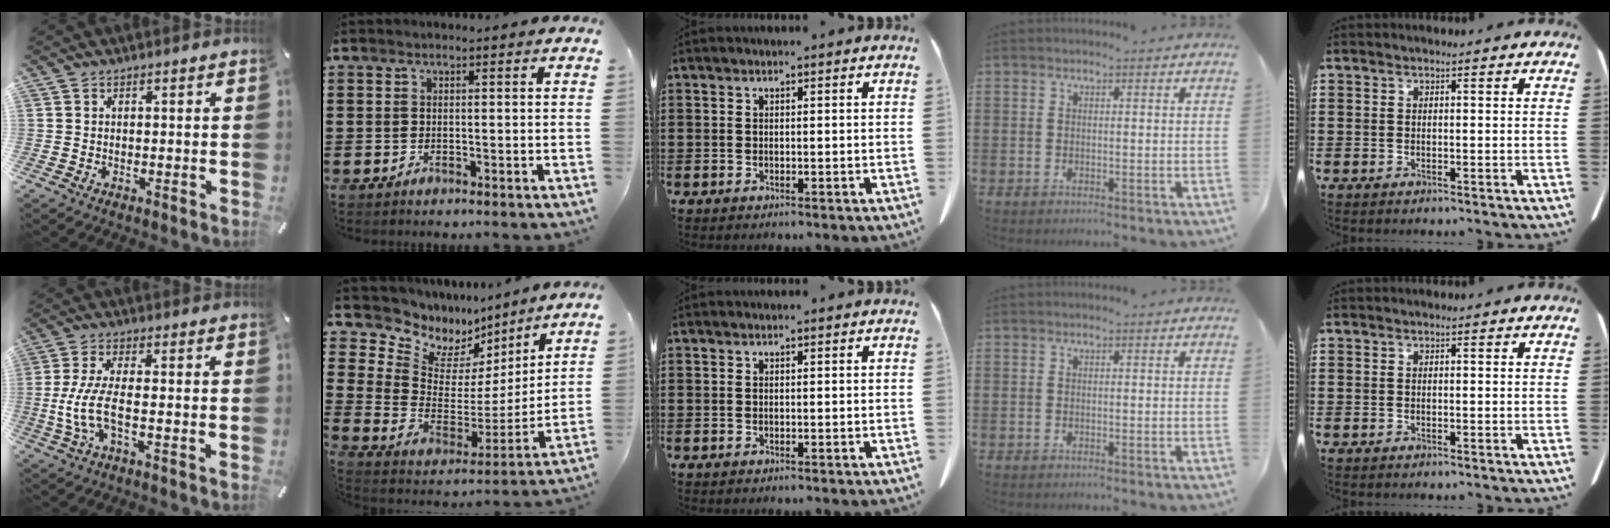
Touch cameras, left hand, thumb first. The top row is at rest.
{"thumb": {"total": 8.5, "force": [-1.5, 2.7, 8.0], "torque": [-0.174, -0.016, -0.028]}, "index": {"total": 6.3, "force": [5.0, 3.8, 0.3], "torque": [-0.051, -0.046, 0.088]}}